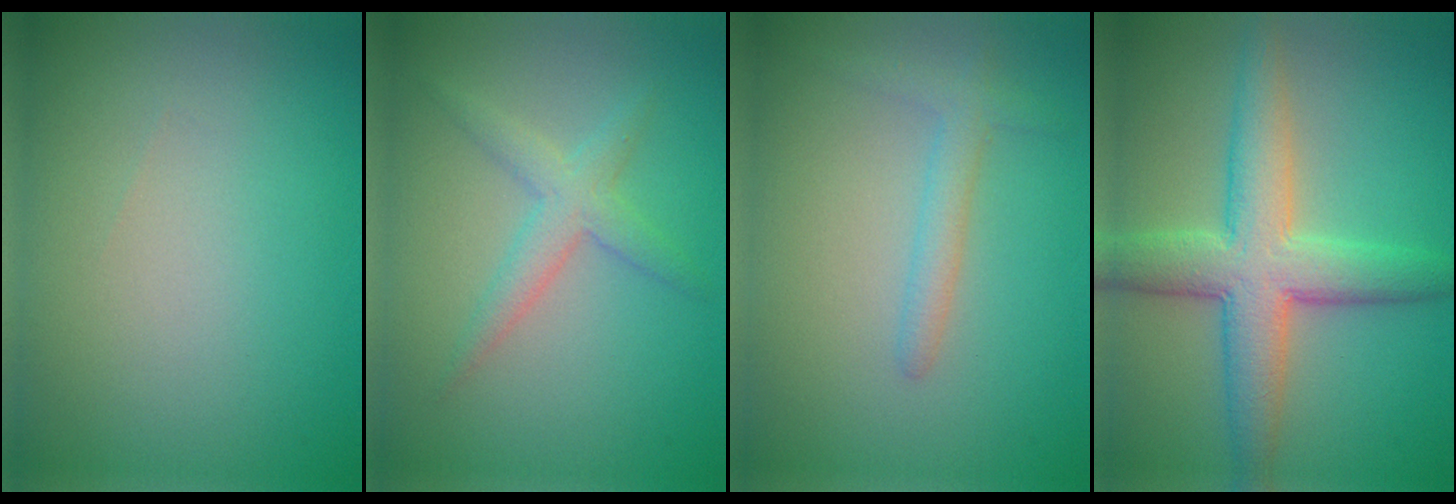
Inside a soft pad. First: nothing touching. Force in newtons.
{"total": 2.5, "press": 2.5, "slide": 0.1}
{"total": 2.0, "press": 1.9, "slide": 0.2}
{"total": 6.8, "press": 6.8, "slide": 0.1}